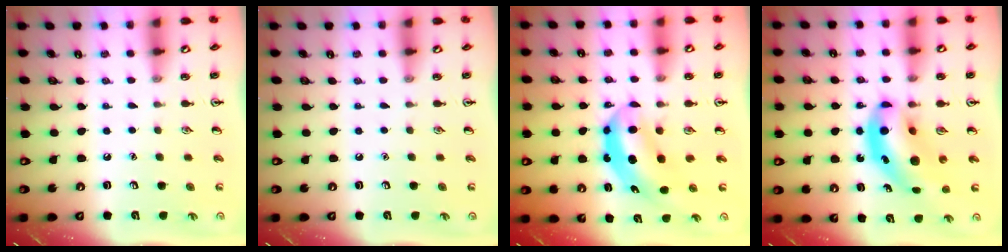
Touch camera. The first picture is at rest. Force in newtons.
{"total": 0.0}
{"total": 5.5, "press": 5.2, "slide": 1.7}
{"total": 12.5, "press": 11.9, "slide": 3.7}